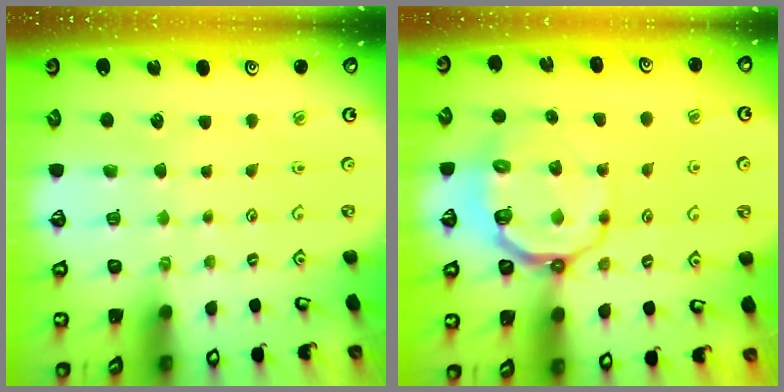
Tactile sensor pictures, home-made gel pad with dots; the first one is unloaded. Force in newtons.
{"total": 9.6, "press": 9.1, "slide": 3.1}